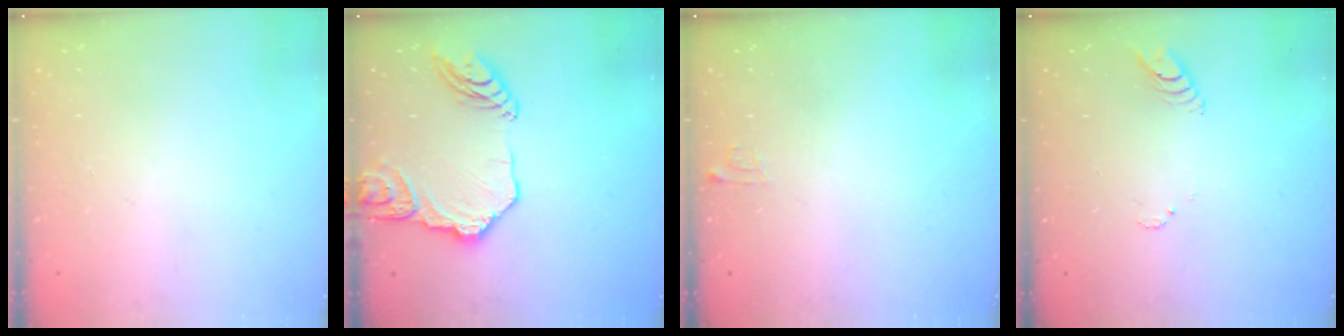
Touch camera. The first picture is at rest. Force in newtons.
{"total": 15.3, "press": 15.2, "slide": 1.4}
{"total": 4.2, "press": 4.2, "slide": 0.4}
{"total": 3.9, "press": 3.9, "slide": 0.2}